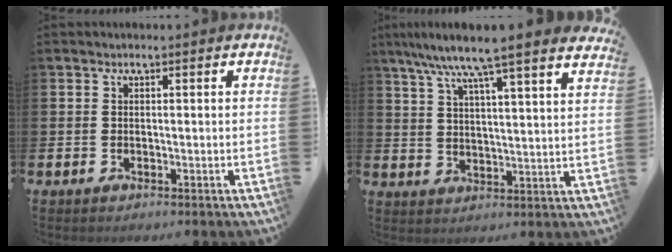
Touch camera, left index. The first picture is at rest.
{"total": 8.2, "force": [7.2, 0.1, 3.9], "torque": [-0.086, -0.047, 0.118]}